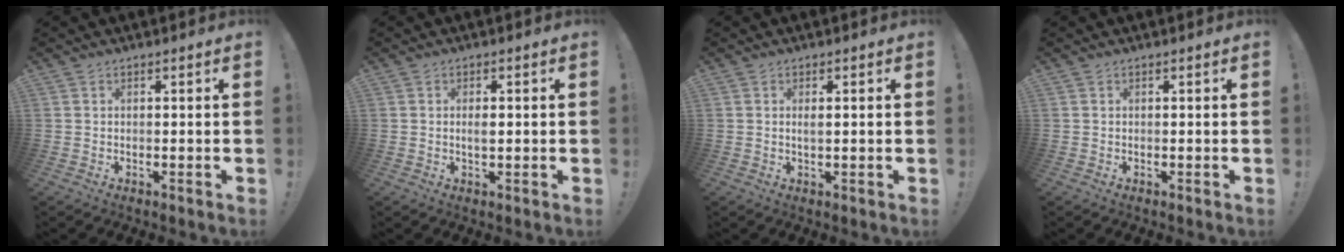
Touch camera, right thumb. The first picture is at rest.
{"total": 2.0, "force": [0.0, 0.9, 1.8], "torque": [-0.032, 0.002, -0.001]}
{"total": 1.5, "force": [0.4, 0.3, 1.4], "torque": [-0.026, -0.002, 0.006]}
{"total": 0.0}